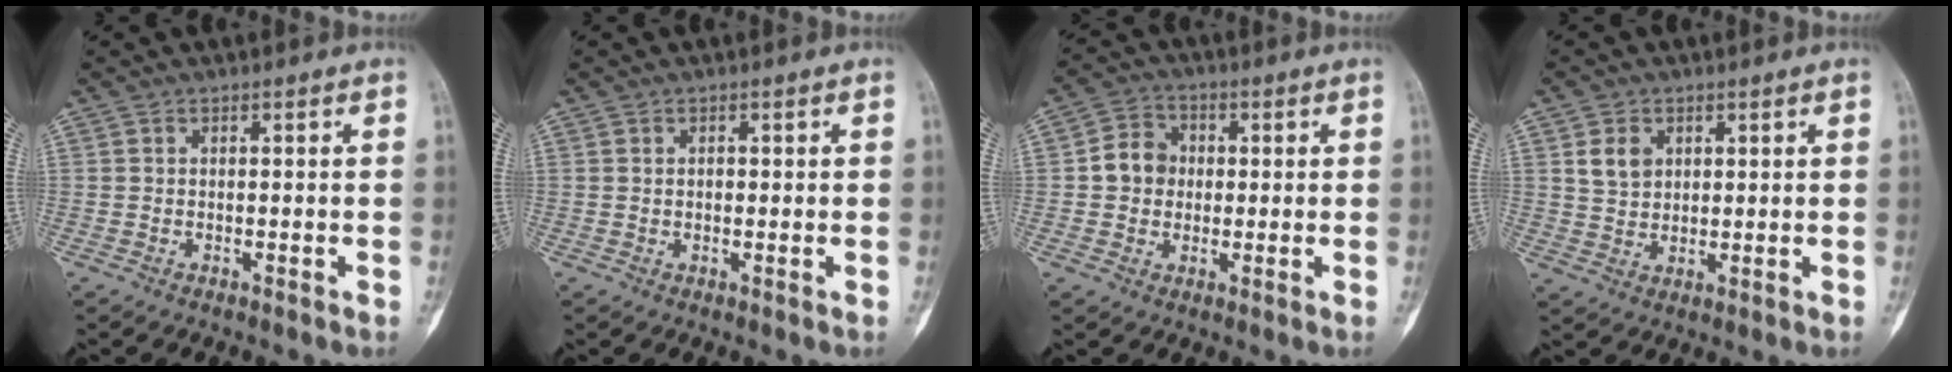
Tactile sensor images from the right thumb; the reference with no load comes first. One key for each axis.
{"total": 0.9, "fx": 0.1, "fy": 0.7, "fz": 0.6, "tx": -0.003, "ty": 0.006, "tz": 0.001}
{"total": 6.4, "fx": 0.2, "fy": 5.7, "fz": 2.8, "tx": -0.021, "ty": 0.017, "tz": -0.006}
{"total": 4.6, "fx": 1.8, "fy": 3.6, "fz": 2.3, "tx": -0.018, "ty": -0.006, "tz": 0.035}